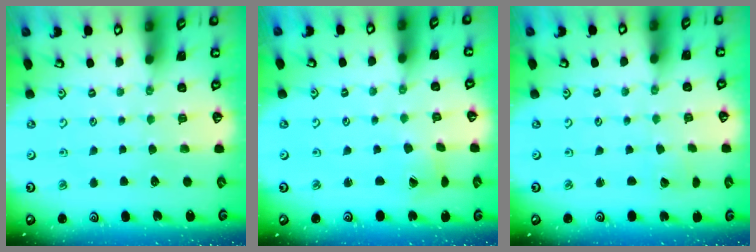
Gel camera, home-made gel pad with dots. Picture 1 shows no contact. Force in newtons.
{"total": 2.0, "press": 2.0, "slide": 0.2}
{"total": 1.2, "press": 1.2, "slide": 0.1}